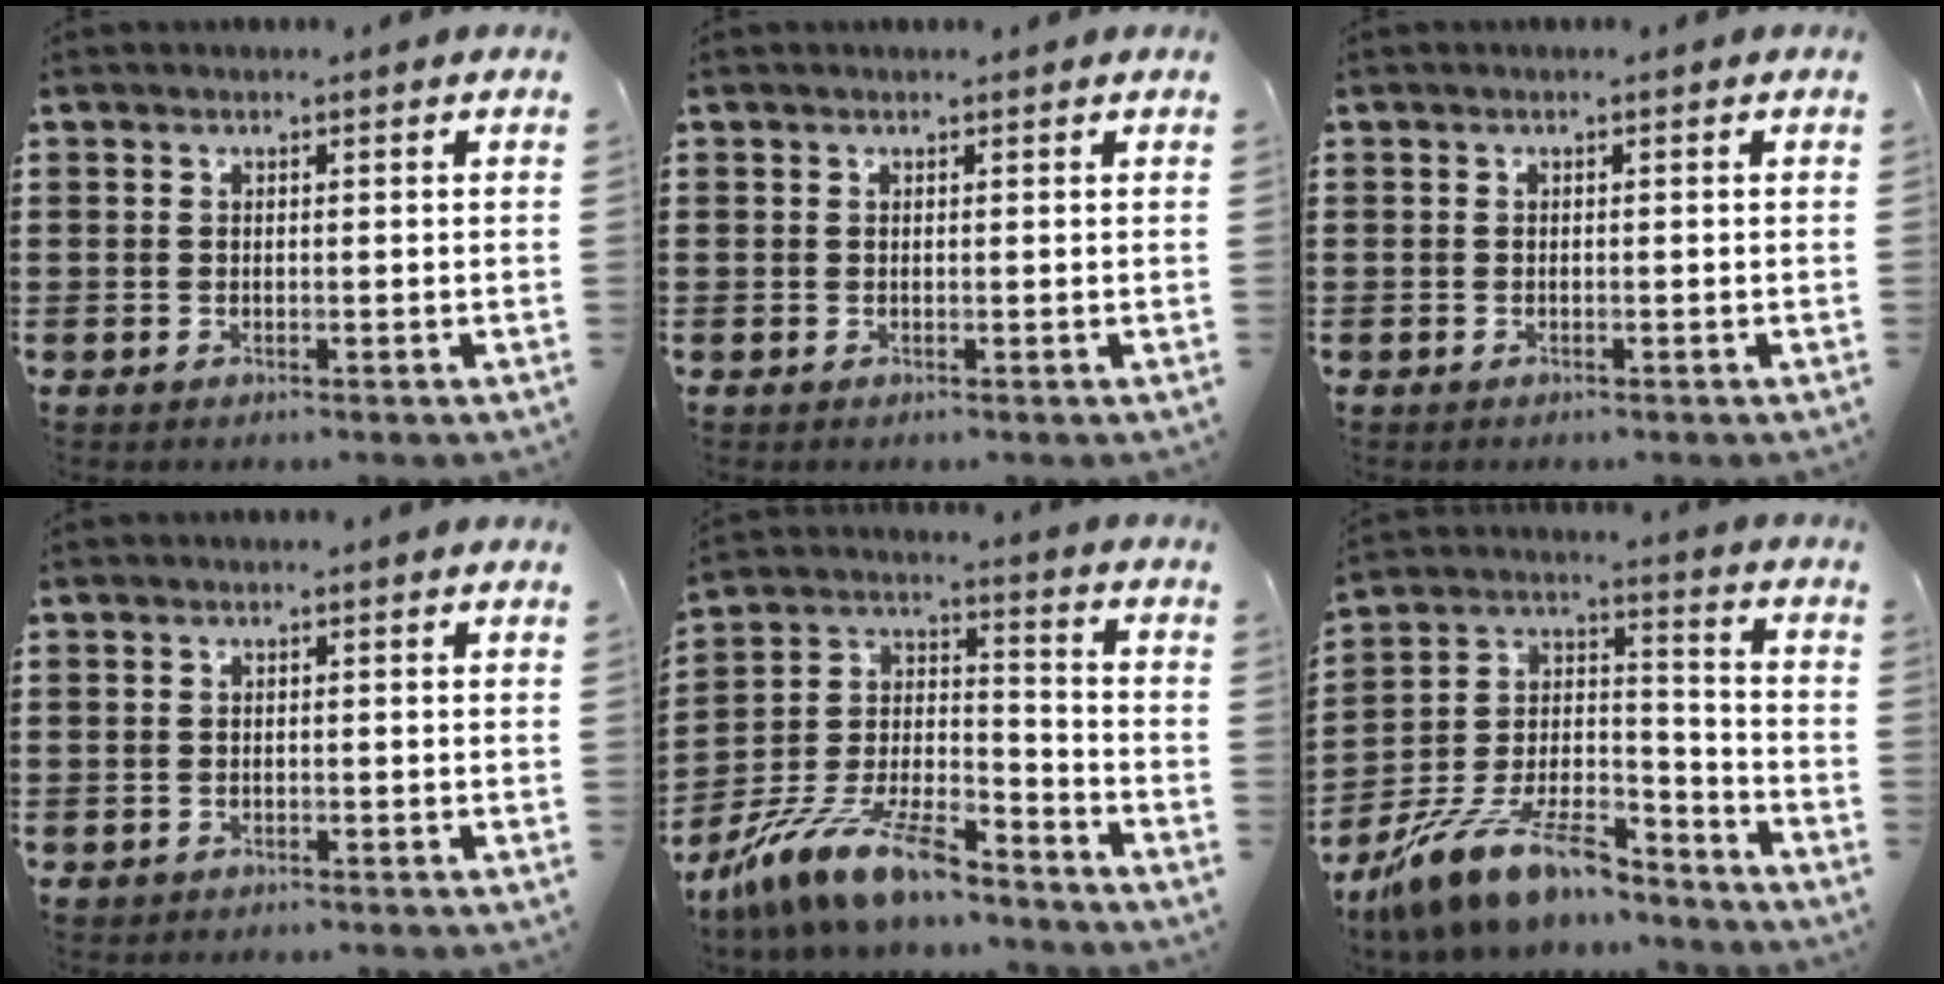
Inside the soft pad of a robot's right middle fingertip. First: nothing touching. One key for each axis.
{"total": 0.0}
{"total": 0.0}
{"total": 0.7, "fx": -0.5, "fy": 0.4, "fz": 0.0, "tx": -0.003, "ty": 0.002, "tz": -0.012}
{"total": 12.9, "fx": -10.7, "fy": 2.3, "fz": 6.9, "tx": -0.140, "ty": 0.022, "tz": -0.208}
{"total": 12.9, "fx": -10.2, "fy": 4.3, "fz": 6.6, "tx": -0.136, "ty": 0.028, "tz": -0.193}